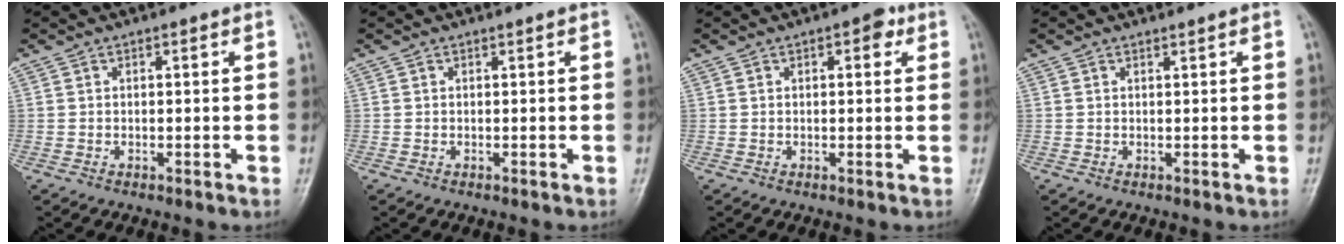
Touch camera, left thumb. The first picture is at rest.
{"total": 0.0}
{"total": 3.2, "force": [1.3, 1.6, 2.4], "torque": [-0.016, 0.004, 0.010]}
{"total": 0.0}